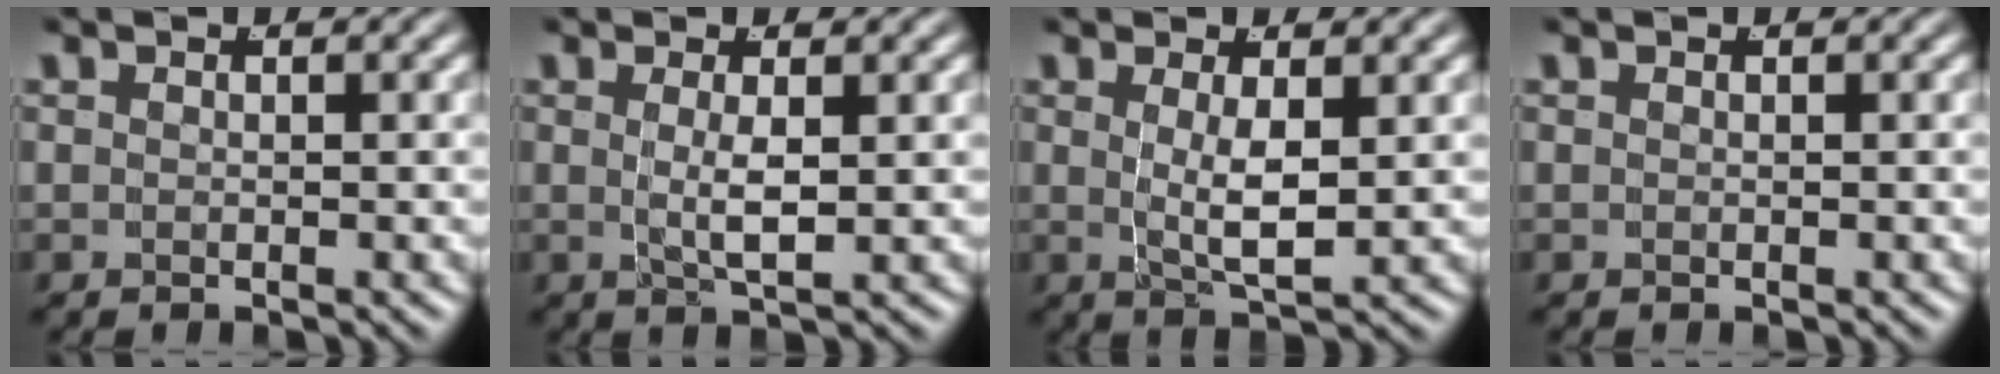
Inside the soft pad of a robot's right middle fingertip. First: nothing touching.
{"total": 2.4, "force": [0.1, 0.0, 2.4], "torque": [-0.048, -0.014, 0.011]}
{"total": 3.4, "force": [0.1, 0.4, 3.4], "torque": [-0.063, -0.017, 0.014]}
{"total": 0.0}